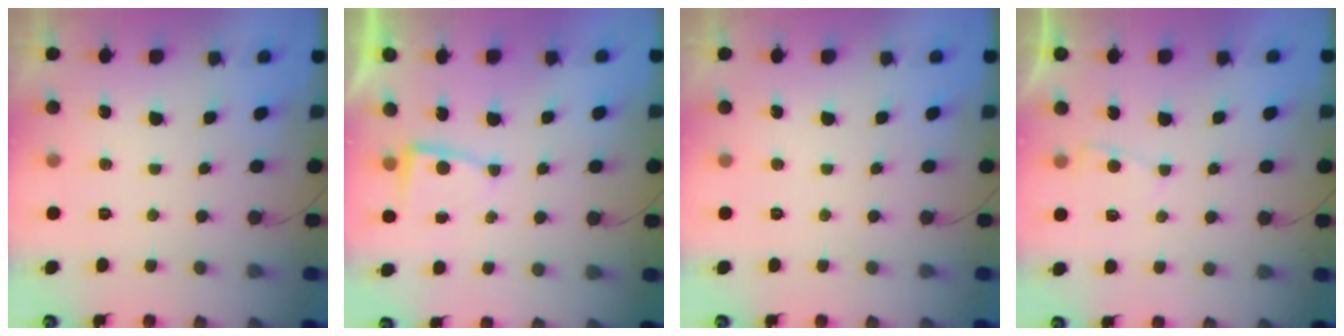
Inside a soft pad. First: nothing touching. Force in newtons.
{"total": 2.9, "press": 2.9, "slide": 0.4}
{"total": 0.0}
{"total": 2.3, "press": 2.3, "slide": 0.2}